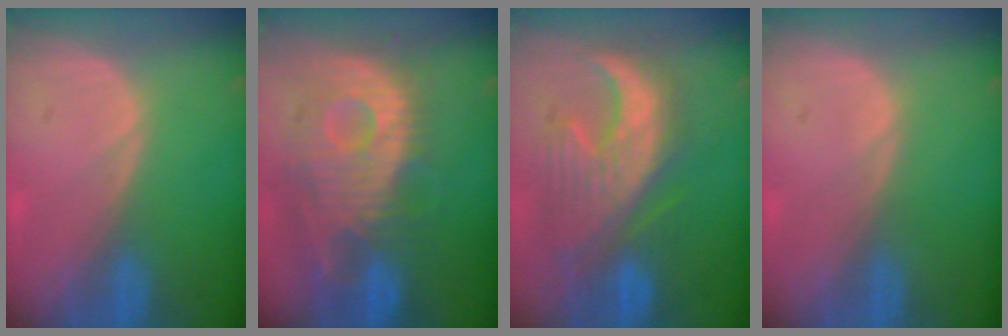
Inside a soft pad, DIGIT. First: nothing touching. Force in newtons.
{"total": 12.2, "press": 10.8, "slide": 5.6}
{"total": 10.5, "press": 10.2, "slide": 2.5}
{"total": 0.0}